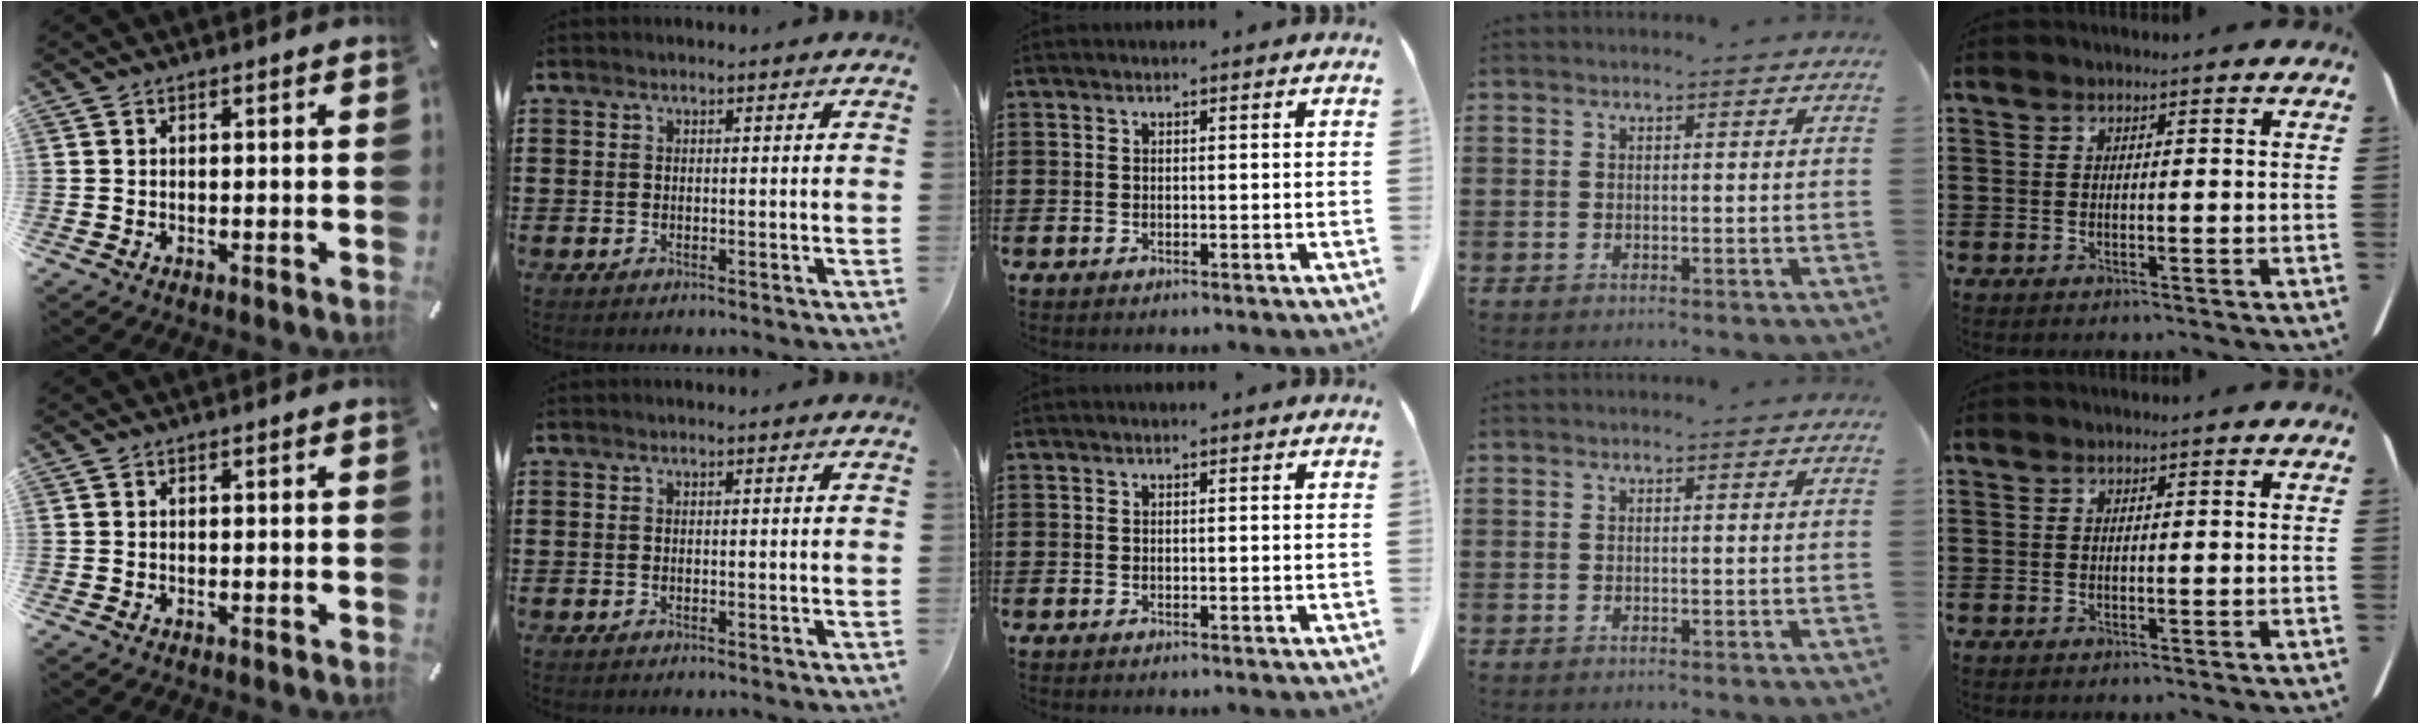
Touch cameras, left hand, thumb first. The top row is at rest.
{}